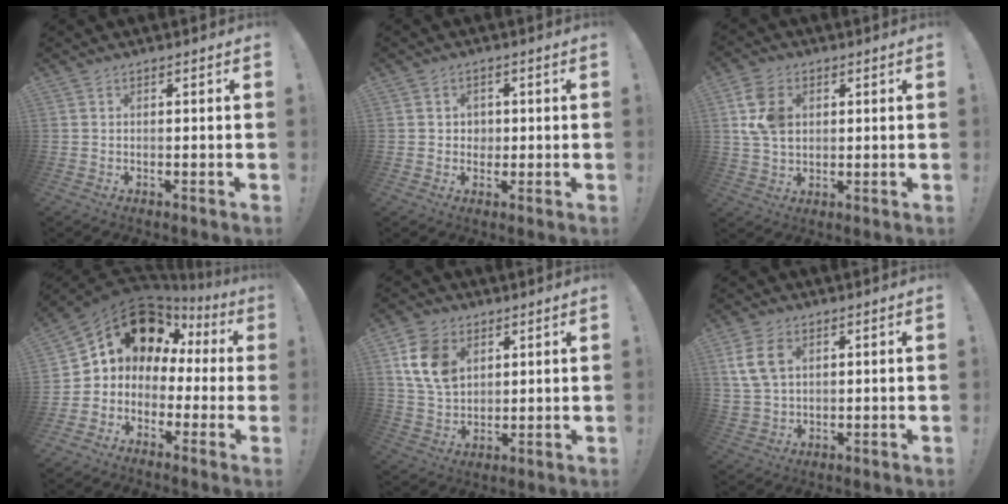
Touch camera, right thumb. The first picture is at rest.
{"total": 3.6, "force": [0.9, 3.5, 0.5], "torque": [-0.004, -0.003, 0.015]}
{"total": 11.2, "force": [2.9, 8.0, 7.2], "torque": [-0.134, 0.005, 0.057]}
{"total": 11.2, "force": [4.2, 8.7, 5.7], "torque": [-0.088, -0.028, 0.081]}
{"total": 13.6, "force": [5.5, 9.7, 7.7], "torque": [-0.132, -0.016, 0.108]}
{"total": 10.0, "force": [3.6, 6.8, 6.3], "torque": [-0.123, 0.004, 0.073]}